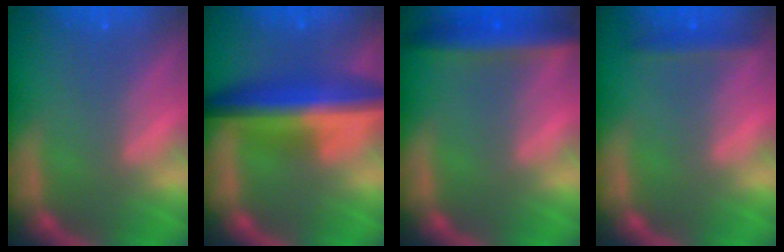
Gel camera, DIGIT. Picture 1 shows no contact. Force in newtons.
{"total": 9.0}
{"total": 5.5}
{"total": 1.9}